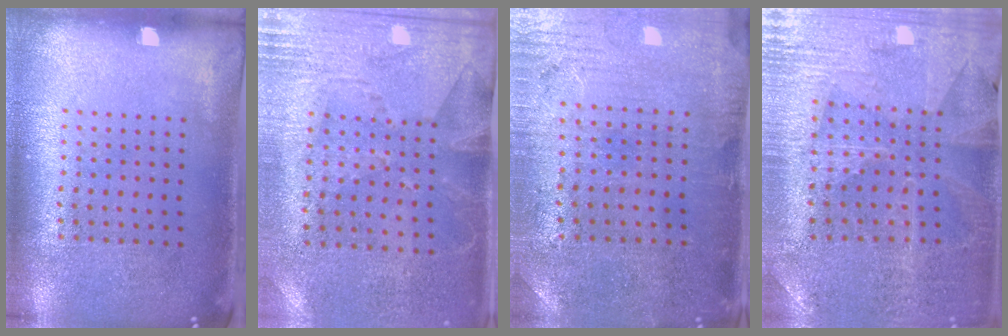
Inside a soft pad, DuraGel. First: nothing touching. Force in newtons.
{"total": 2.8, "press": 2.3, "slide": 1.5}
{"total": 0.7, "press": 0.5, "slide": 0.5}
{"total": 1.7, "press": 1.7, "slide": 0.3}